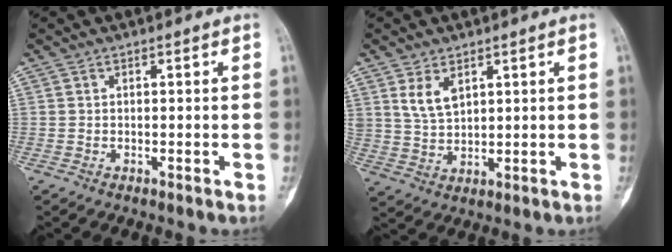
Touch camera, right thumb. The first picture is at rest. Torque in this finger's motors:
{"motor_torque": [-0.43, 0.91, 0.91, 0.21, 0.07]}